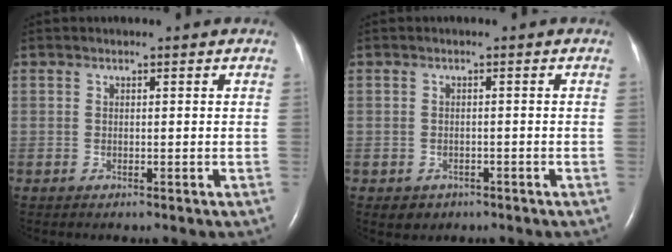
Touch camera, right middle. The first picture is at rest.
{"total": 2.0, "force": [-1.1, 1.6, 0.3], "torque": [-0.006, 0.005, -0.009]}